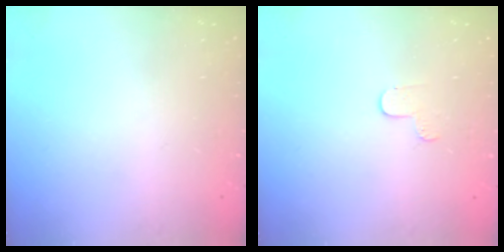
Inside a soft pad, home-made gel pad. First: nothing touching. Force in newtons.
{"total": 4.1, "press": 4.0, "slide": 0.4}